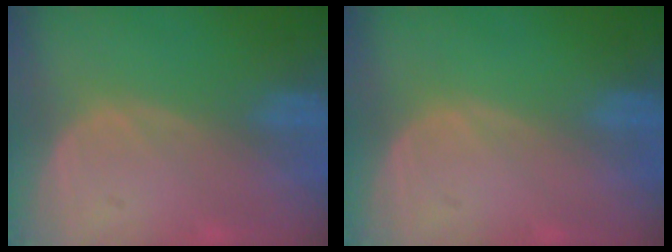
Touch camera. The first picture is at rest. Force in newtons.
{"total": 0.0}